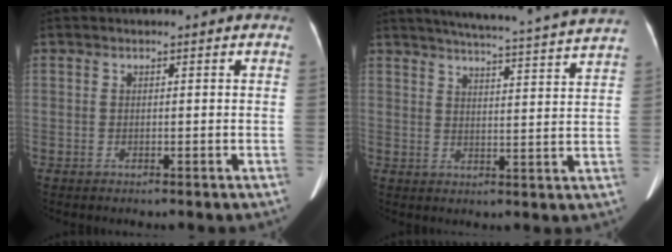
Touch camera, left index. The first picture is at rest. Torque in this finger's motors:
{"motor_torque": [0.58, -1.10, 0.02, 0.07]}